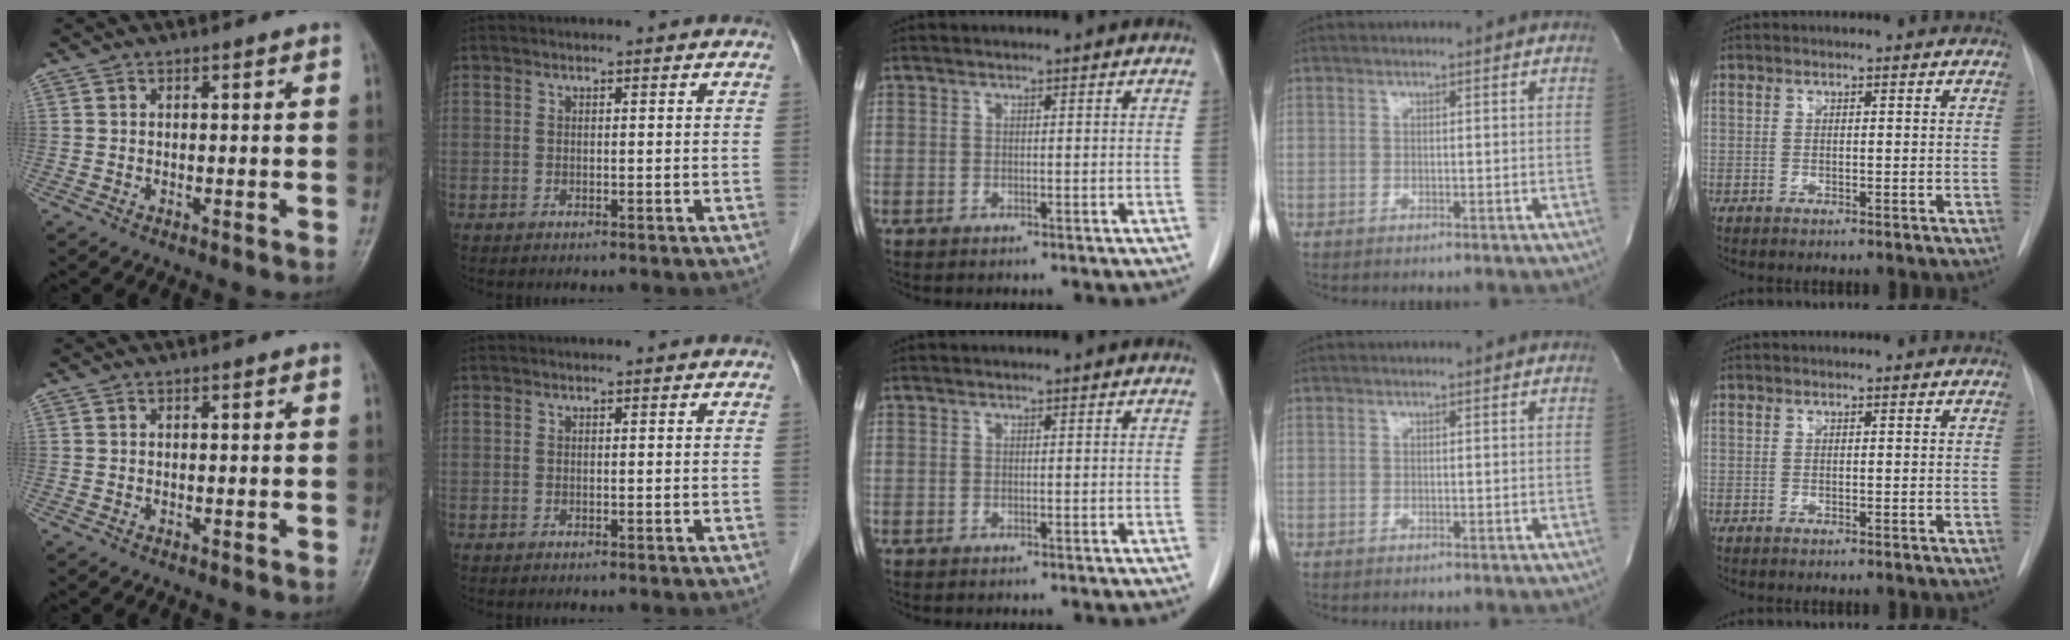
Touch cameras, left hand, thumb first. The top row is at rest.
{}